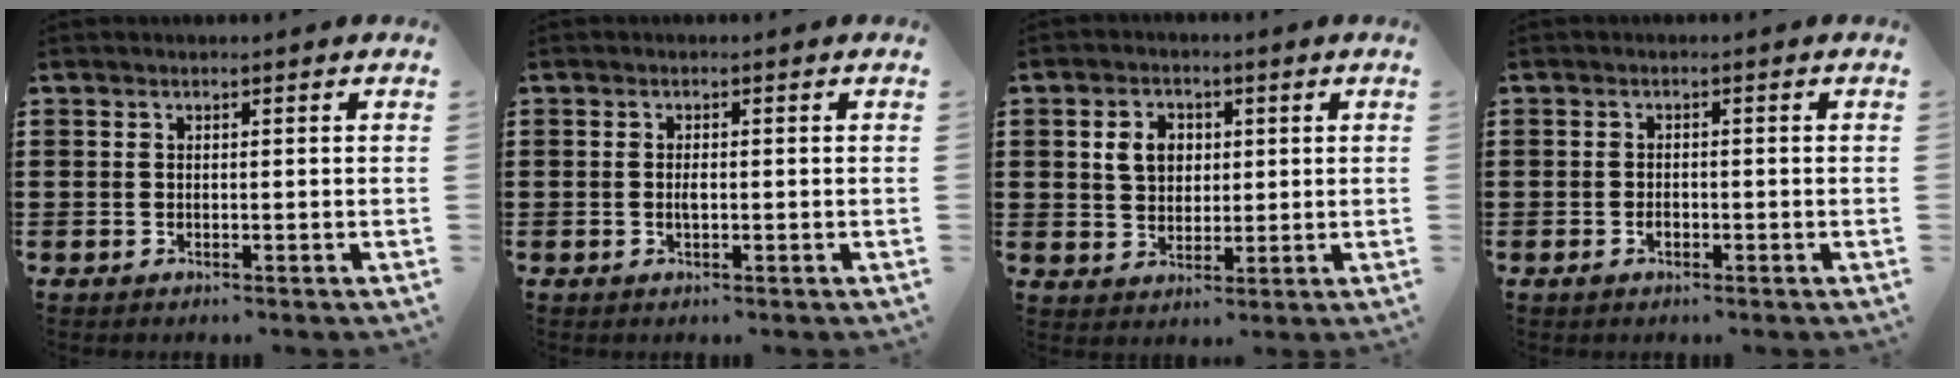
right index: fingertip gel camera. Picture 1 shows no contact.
{"total": 1.5, "force": [-0.1, 0.6, 1.3], "torque": [-0.025, 0.002, -0.003]}
{"total": 4.7, "force": [1.1, 3.7, 2.6], "torque": [-0.064, 0.015, 0.017]}
{"total": 1.4, "force": [-0.5, 0.7, 1.1], "torque": [-0.021, -0.001, -0.008]}